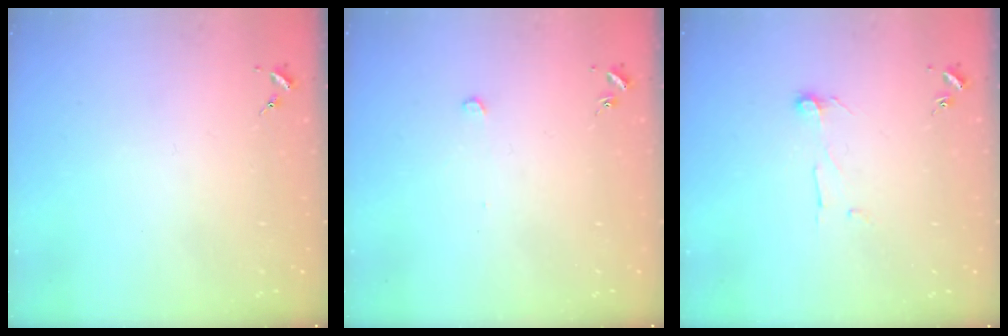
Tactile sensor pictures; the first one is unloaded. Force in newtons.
{"total": 2.6, "press": 2.6, "slide": 0.2}
{"total": 6.5, "press": 6.5, "slide": 0.6}